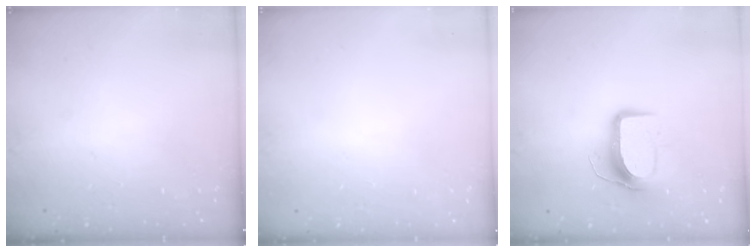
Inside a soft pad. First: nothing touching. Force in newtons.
{"total": 0.0}
{"total": 9.2, "press": 9.1, "slide": 0.5}